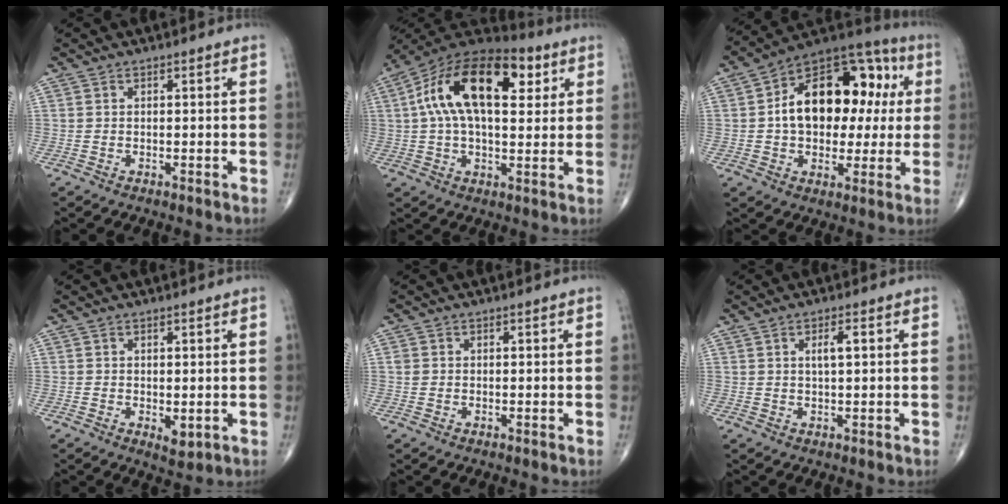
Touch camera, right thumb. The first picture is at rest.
{"total": 21.4, "force": [6.1, 10.9, 17.4], "torque": [-0.291, 0.022, 0.092]}
{"total": 21.6, "force": [2.7, 13.6, 16.6], "torque": [-0.203, 0.035, 0.036]}
{"total": 2.5, "force": [-0.3, 1.3, 2.1], "torque": [-0.023, -0.008, -0.001]}
{"total": 0.9, "force": [0.1, 0.9, 0.3], "torque": [-0.003, 0.001, 0.003]}
{"total": 2.6, "force": [0.8, 0.6, 2.4], "torque": [-0.046, 0.000, 0.014]}